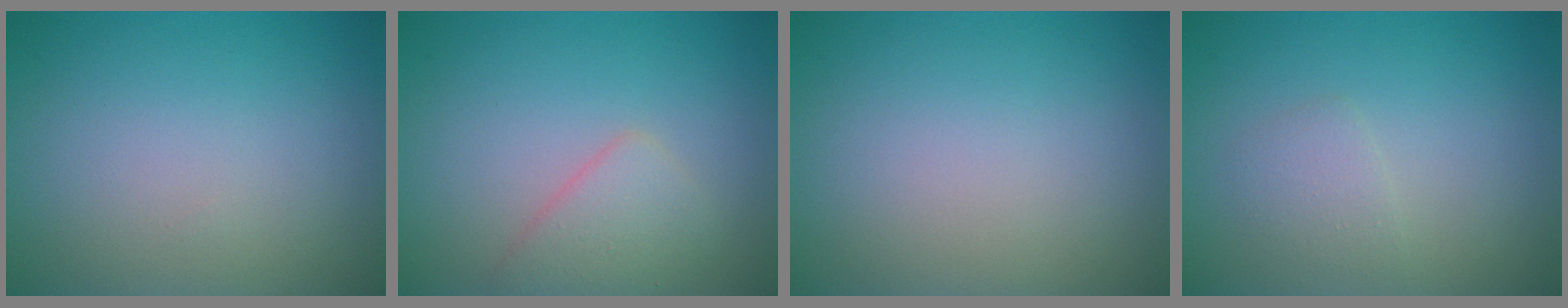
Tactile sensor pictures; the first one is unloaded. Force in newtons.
{"total": 2.5, "press": 2.5, "slide": 0.1}
{"total": 0.0}
{"total": 1.5, "press": 1.5, "slide": 0.2}